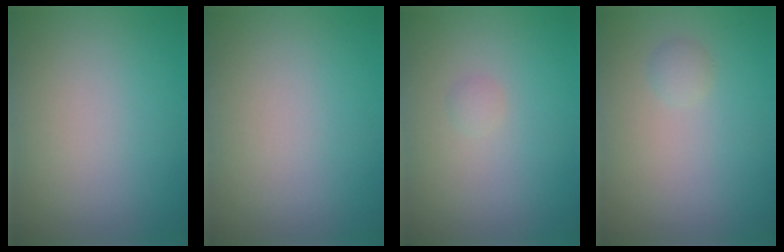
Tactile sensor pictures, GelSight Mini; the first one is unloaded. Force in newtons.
{"total": 0.0}
{"total": 0.6, "press": 0.6, "slide": 0.0}
{"total": 0.8, "press": 0.8, "slide": 0.1}